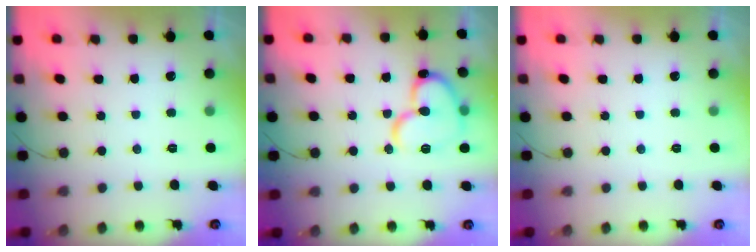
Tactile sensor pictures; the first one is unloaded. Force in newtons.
{"total": 15.8, "press": 15.7, "slide": 1.4}
{"total": 0.0}